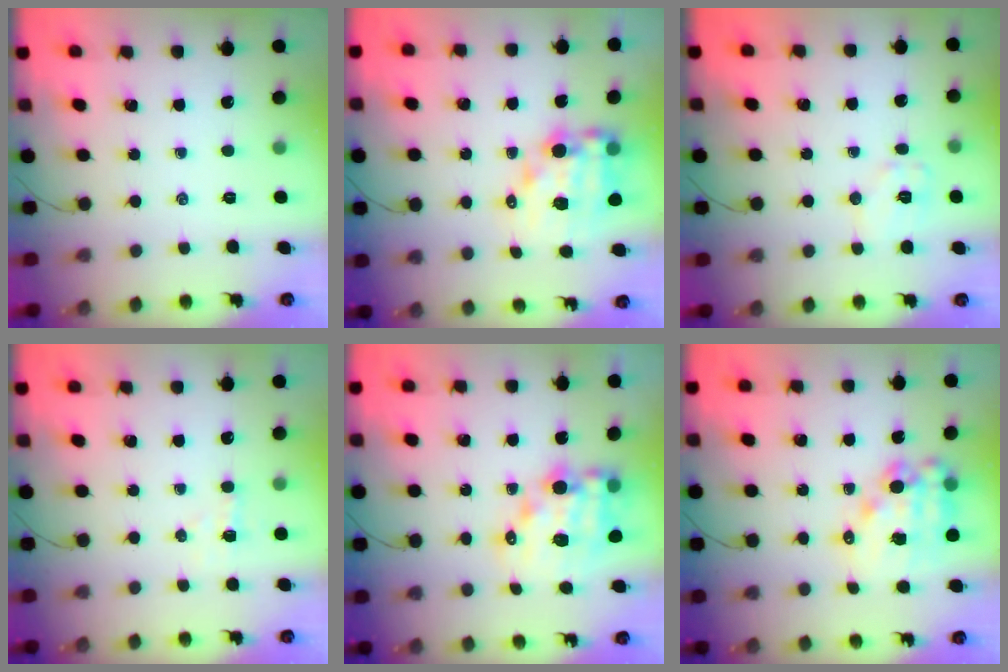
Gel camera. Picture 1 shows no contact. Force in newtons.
{"total": 12.1, "press": 11.6, "slide": 3.3}
{"total": 7.6, "press": 7.6, "slide": 0.6}
{"total": 3.3, "press": 3.2, "slide": 0.8}
{"total": 14.0, "press": 13.6, "slide": 3.5}
{"total": 13.5, "press": 13.2, "slide": 3.0}